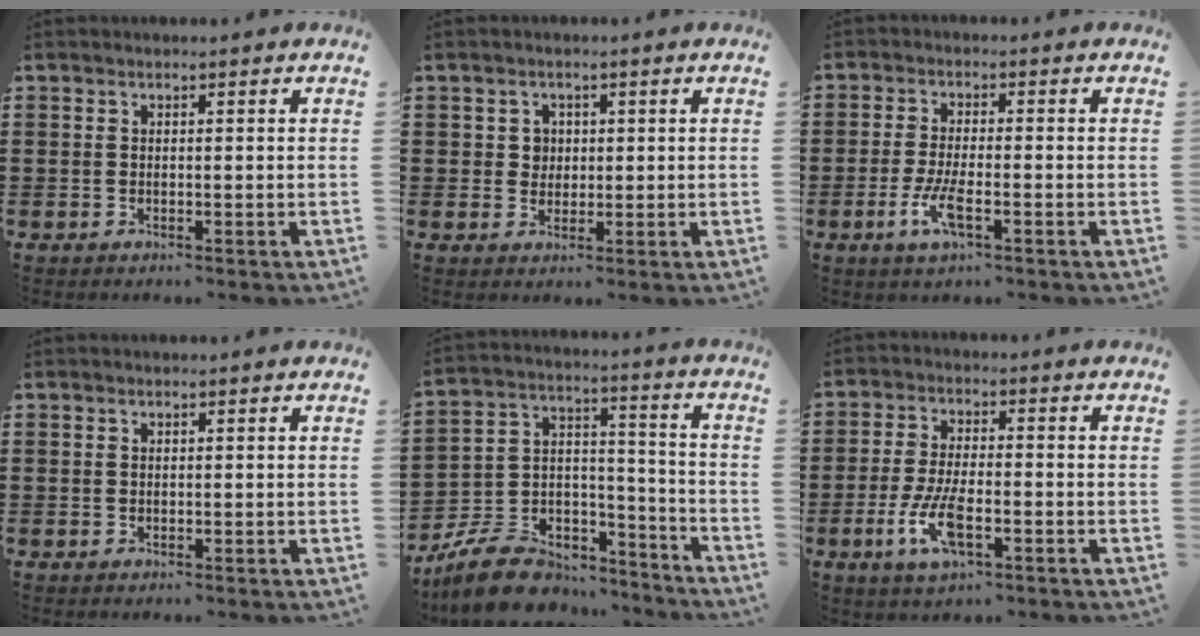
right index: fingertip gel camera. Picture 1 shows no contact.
{"total": 2.3, "force": [0.4, 2.1, 0.8], "torque": [-0.024, 0.010, 0.006]}
{"total": 5.2, "force": [-2.2, 1.2, 4.5], "torque": [-0.100, -0.013, -0.043]}
{"total": 0.0}
{"total": 9.6, "force": [-8.0, 4.4, 3.1], "torque": [-0.076, 0.023, -0.151]}
{"total": 7.7, "force": [-2.9, 2.7, 6.6], "torque": [-0.147, -0.014, -0.053]}